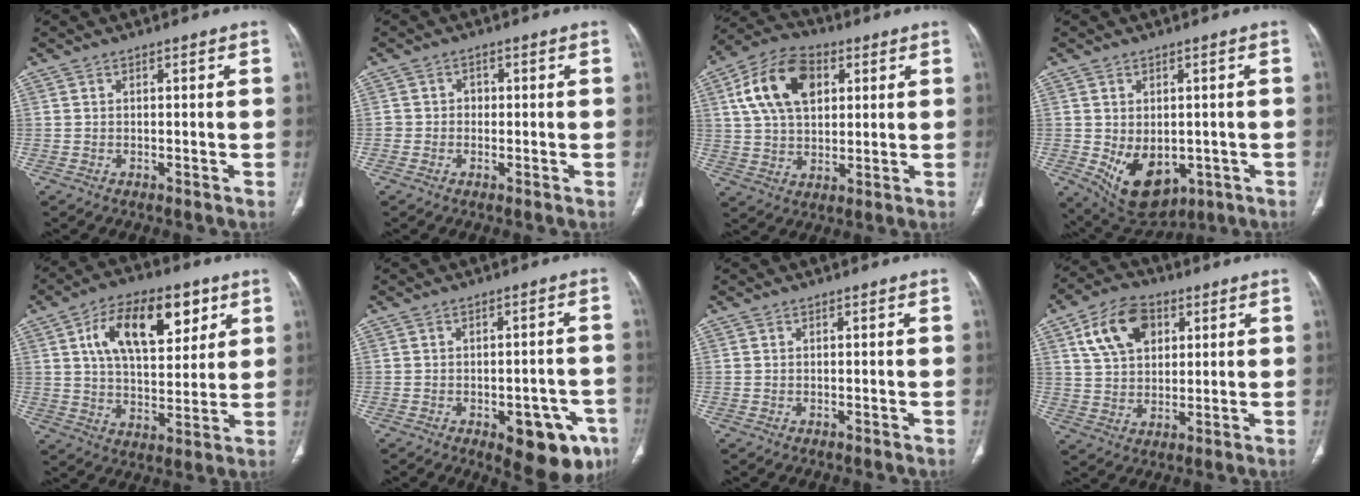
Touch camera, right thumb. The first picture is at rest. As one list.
[{"total": 1.8, "force": [-0.1, 1.7, 0.6], "torque": [0.013, 0.008, -0.008]}, {"total": 14.8, "force": [4.7, 9.4, 10.4], "torque": [-0.177, 0.004, 0.084]}, {"total": 11.2, "force": [-2.6, 7.5, 7.9], "torque": [-0.104, -0.009, -0.013]}, {"total": 18.0, "force": [7.3, 9.3, 13.5], "torque": [-0.180, -0.013, 0.123]}, {"total": 12.1, "force": [-5.6, 5.6, 9.2], "torque": [-0.081, 0.020, -0.060]}, {"total": 0.0}, {"total": 11.8, "force": [4.7, 7.9, 7.5], "torque": [-0.115, -0.003, 0.083]}]